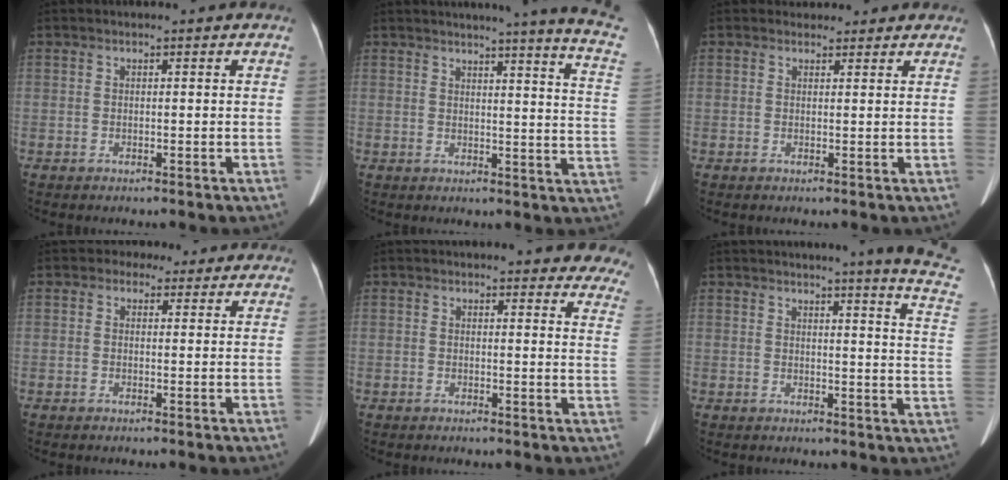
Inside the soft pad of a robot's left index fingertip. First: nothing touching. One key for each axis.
{"total": 14.2, "fx": 11.8, "fy": -1.6, "fz": 7.8, "tx": -0.101, "ty": -0.074, "tz": 0.113}
{"total": 3.3, "fx": 2.9, "fy": 1.6, "fz": 0.1, "tx": 0.007, "ty": 0.012, "tz": 0.030}
{"total": 3.6, "fx": 2.7, "fy": 2.4, "fz": 0.4, "tx": 0.004, "ty": 0.010, "tz": 0.026}
{"total": 14.7, "fx": 13.7, "fy": 3.2, "fz": 4.2, "tx": -0.004, "ty": -0.049, "tz": 0.120}
{"total": 11.5, "fx": 10.0, "fy": -1.9, "fz": 5.4, "tx": -0.065, "ty": -0.078, "tz": 0.090}